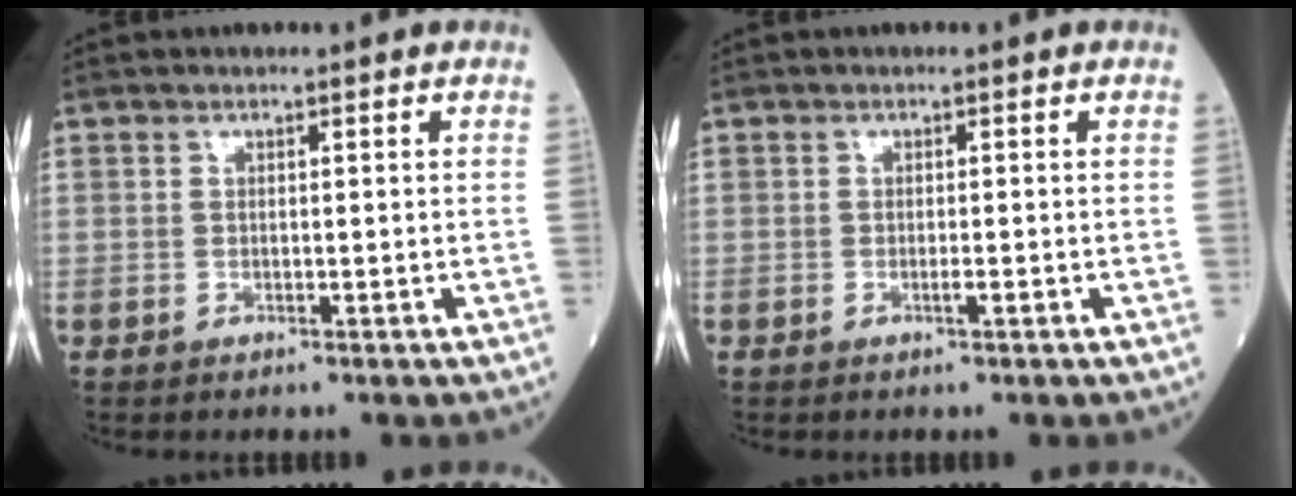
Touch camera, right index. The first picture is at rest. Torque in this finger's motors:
{"motor_torque": [0.36, 0.04, 0.19, 0.05]}